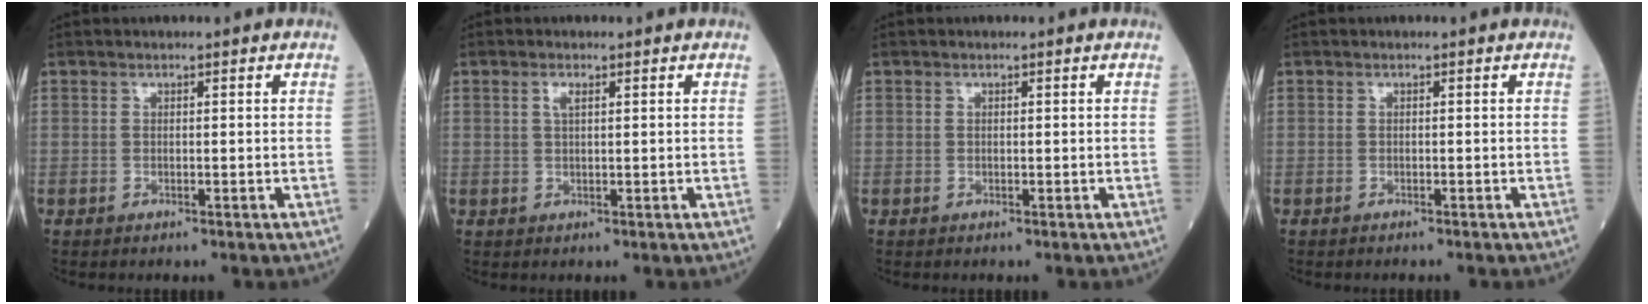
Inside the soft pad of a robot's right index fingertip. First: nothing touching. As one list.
[{"total": 1.4, "force": [0.6, 0.4, 1.2], "torque": [-0.026, 0.003, 0.012]}, {"total": 0.0}, {"total": 0.8, "force": [-0.8, -0.1, 0.2], "torque": [0.000, -0.001, -0.012]}]